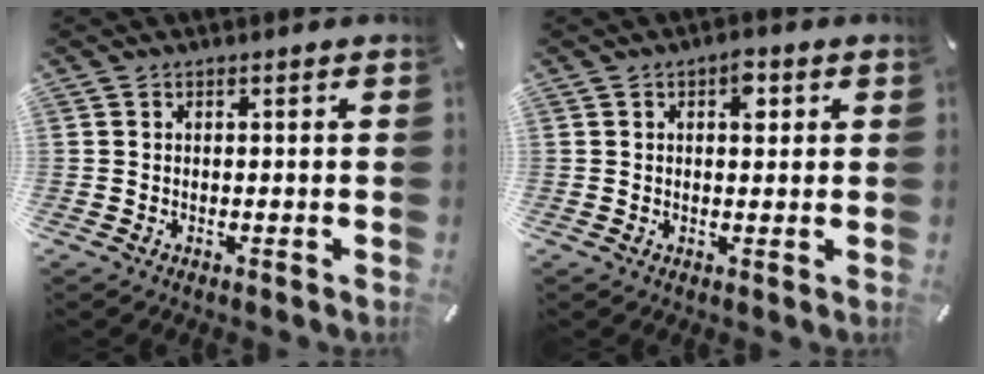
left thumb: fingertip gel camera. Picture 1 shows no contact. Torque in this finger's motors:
{"motor_torque": [0.54, 0.74, 0.22, -0.54, 0.17]}